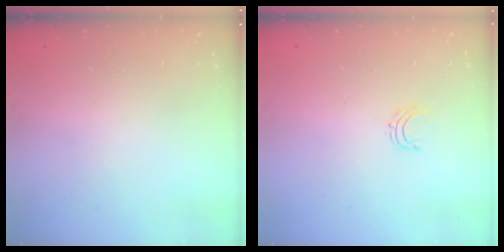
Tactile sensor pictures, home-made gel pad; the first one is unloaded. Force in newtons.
{"total": 3.7, "press": 3.7, "slide": 0.3}